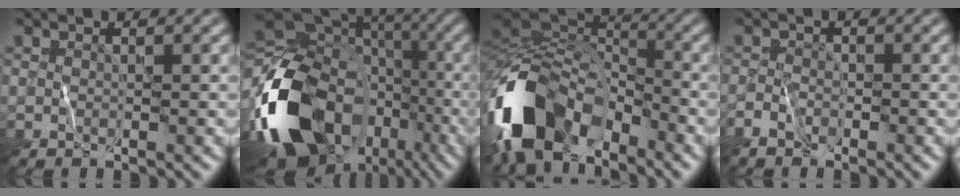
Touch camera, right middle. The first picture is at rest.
{"total": 17.4, "force": [-6.8, 11.8, 10.8], "torque": [-0.230, -0.024, -0.113]}
{"total": 12.9, "force": [-6.8, 7.6, 8.0], "torque": [-0.168, 0.001, -0.135]}
{"total": 1.5, "force": [-1.3, 0.6, 0.4], "torque": [-0.010, 0.003, -0.033]}